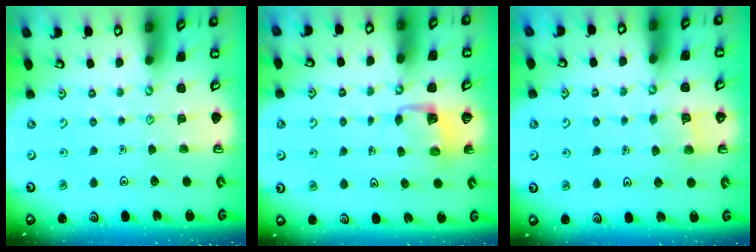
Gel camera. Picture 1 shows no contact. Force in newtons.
{"total": 3.8, "press": 3.8, "slide": 0.3}
{"total": 4.7, "press": 4.7, "slide": 0.3}